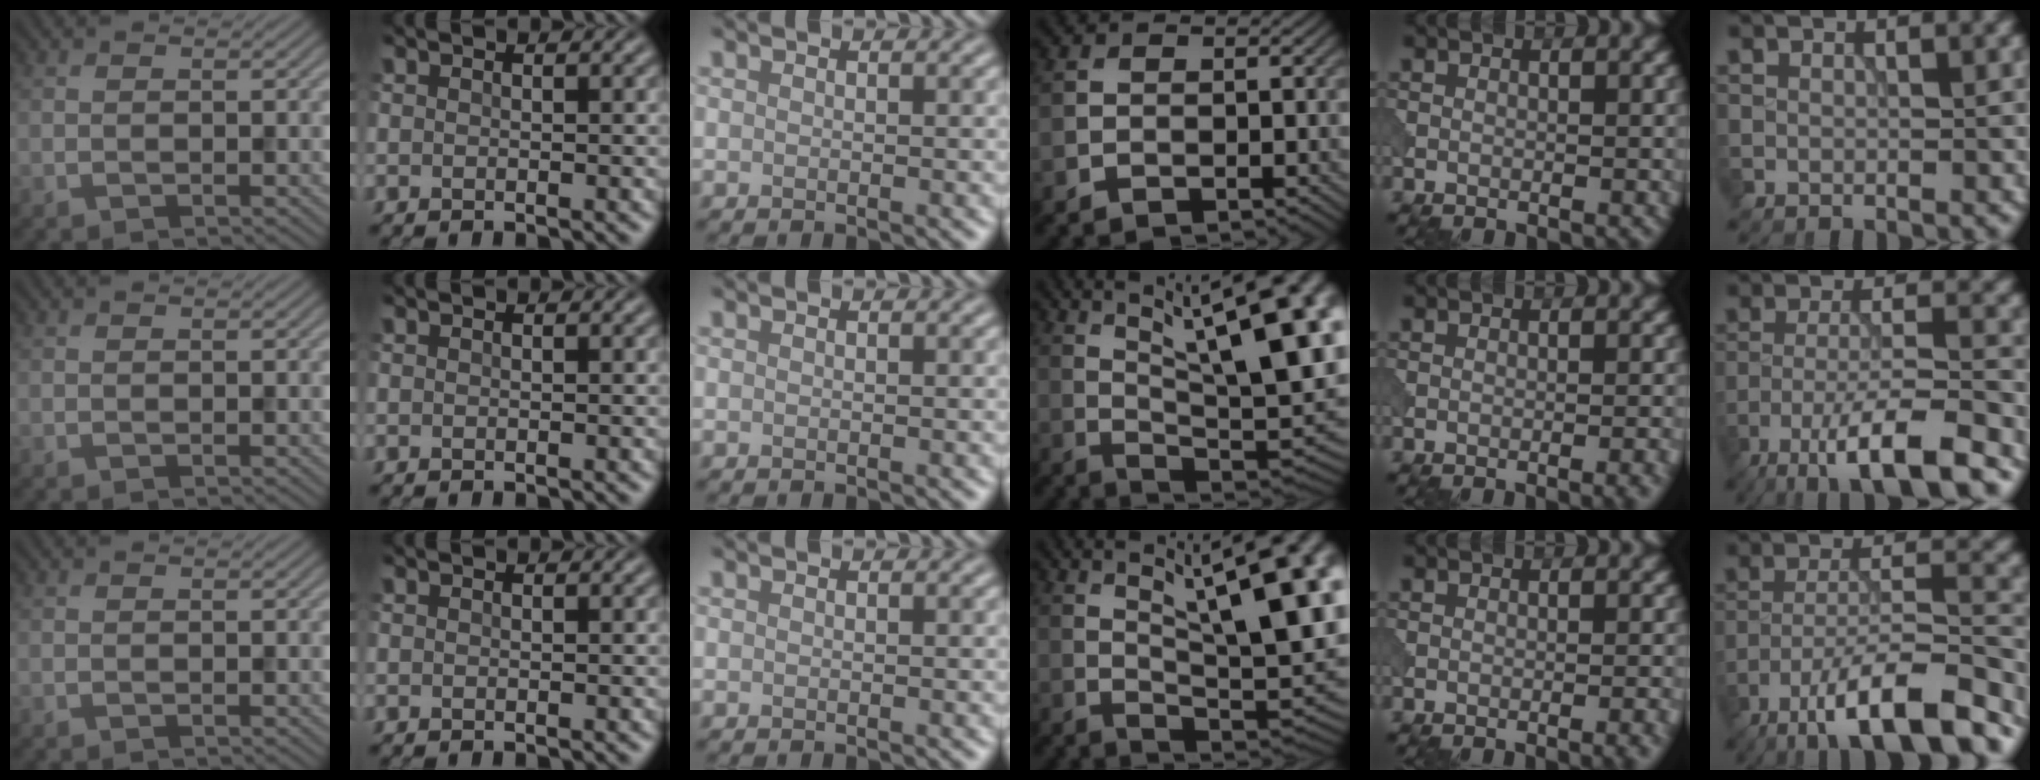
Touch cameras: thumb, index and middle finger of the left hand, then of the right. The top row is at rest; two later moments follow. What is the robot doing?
{"motion": "pour", "object": "beaker"}